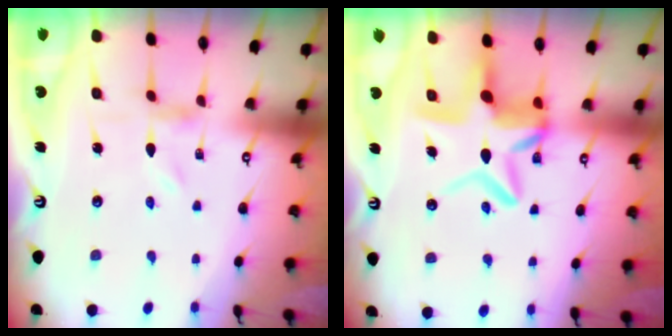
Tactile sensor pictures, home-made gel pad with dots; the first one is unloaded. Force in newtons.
{"total": 13.2, "press": 13.1, "slide": 2.1}